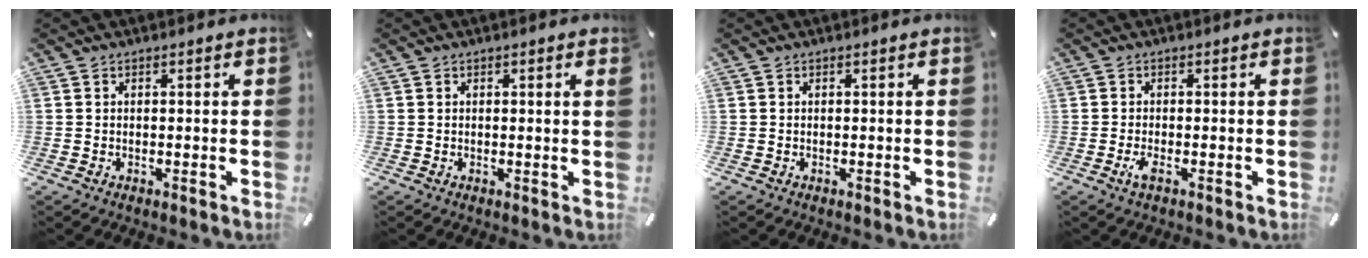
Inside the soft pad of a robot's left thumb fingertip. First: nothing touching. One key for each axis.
{"total": 0.7, "fx": 0.1, "fy": 0.0, "fz": 0.7, "tx": -0.012, "ty": 0.001, "tz": 0.001}
{"total": 0.0}
{"total": 2.3, "fx": -1.0, "fy": 0.5, "fz": 2.0, "tx": -0.046, "ty": -0.004, "tz": -0.020}